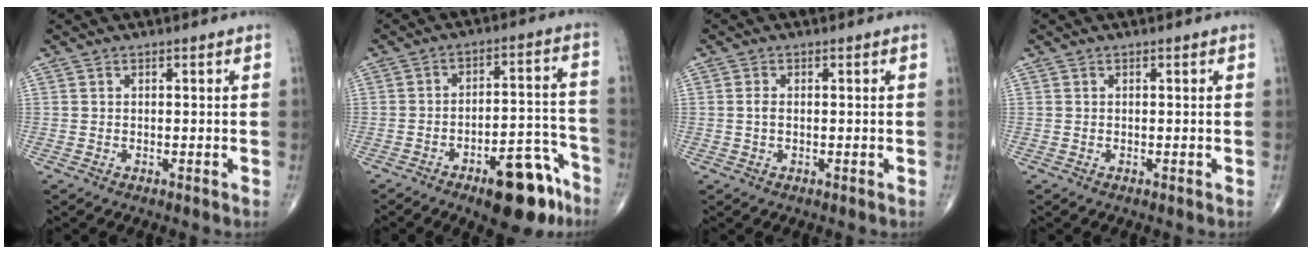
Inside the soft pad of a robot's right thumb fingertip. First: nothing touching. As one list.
[{"total": 14.0, "force": [-8.7, 5.1, 9.7], "torque": [-0.103, 0.073, -0.120]}, {"total": 1.4, "force": [0.0, 0.8, 1.1], "torque": [-0.023, -0.001, 0.000]}, {"total": 0.0}]